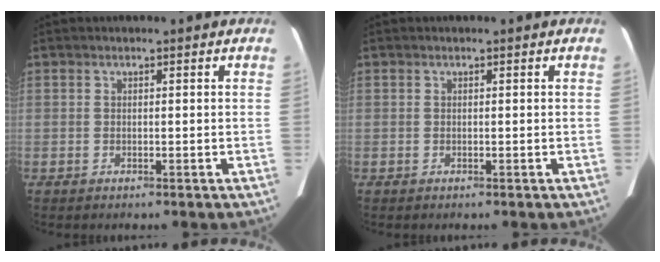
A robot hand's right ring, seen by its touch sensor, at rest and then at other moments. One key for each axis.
{"total": 0.0}